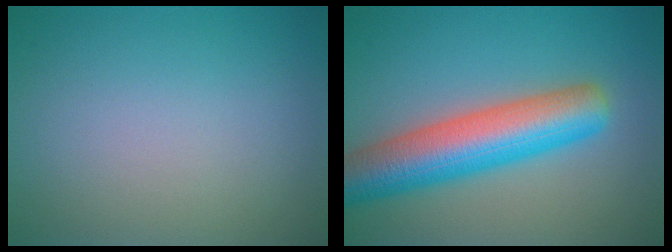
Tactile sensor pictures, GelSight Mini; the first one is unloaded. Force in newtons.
{"total": 8.6, "press": 8.6, "slide": 0.2}